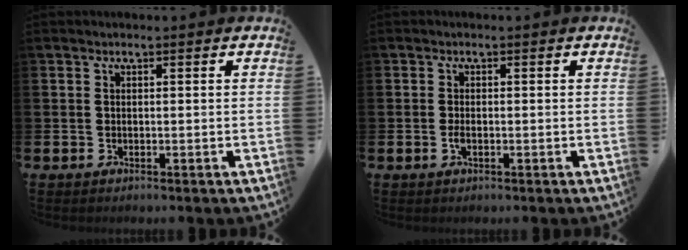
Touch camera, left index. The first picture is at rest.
{"total": 1.2, "force": [-0.4, 0.5, 1.0], "torque": [-0.014, -0.001, -0.010]}